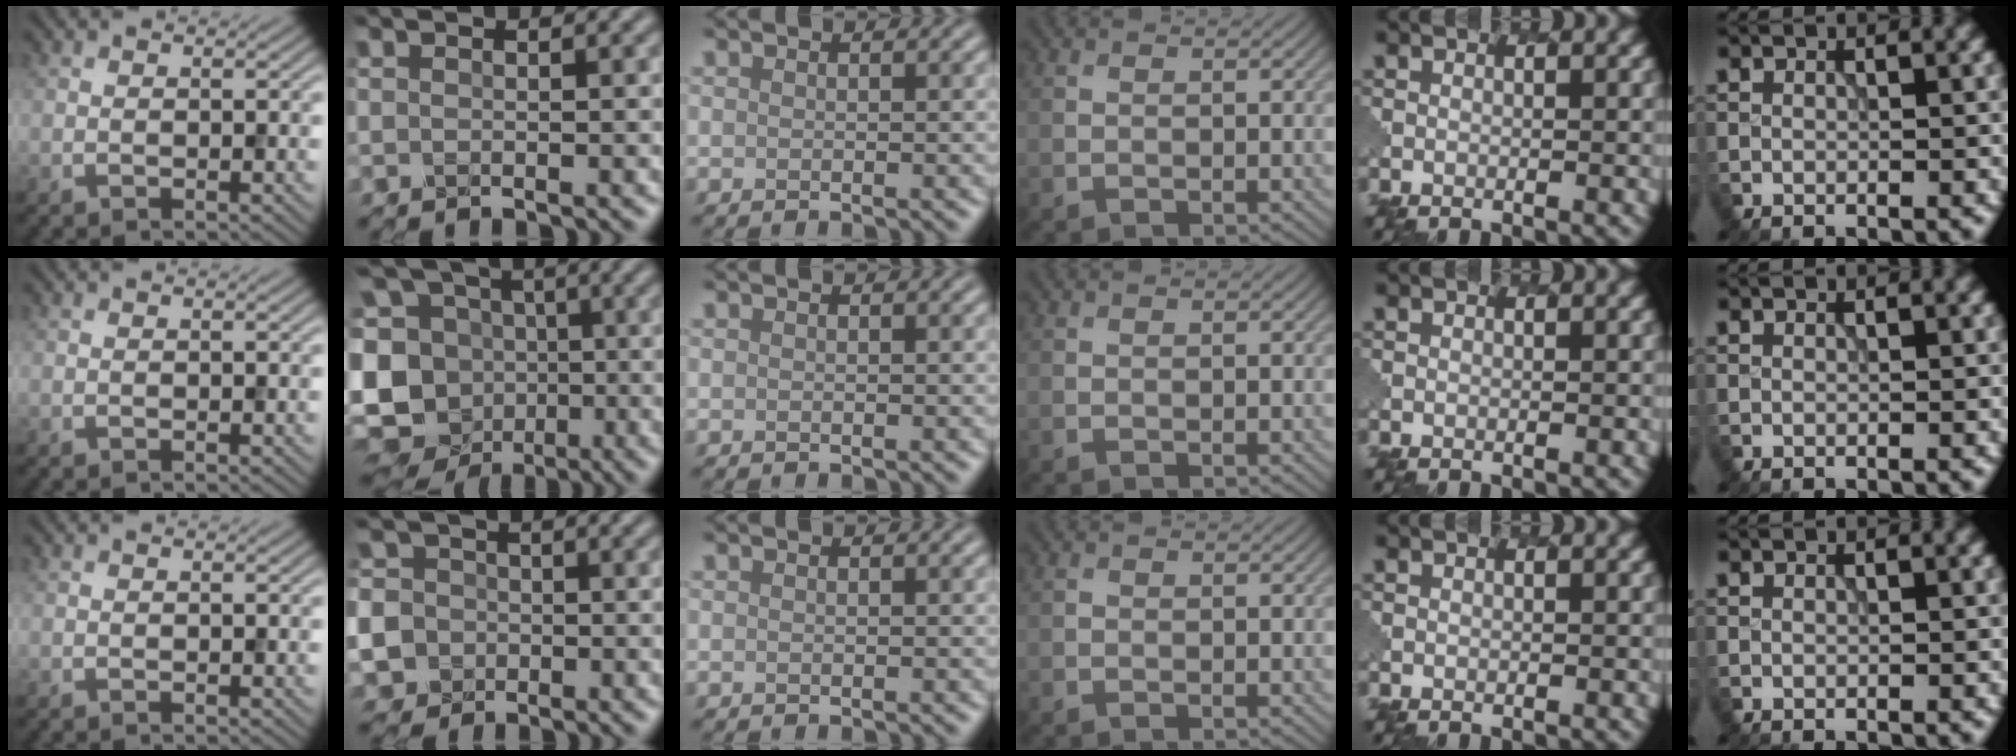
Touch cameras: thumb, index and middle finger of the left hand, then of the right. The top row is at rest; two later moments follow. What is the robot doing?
{"motion": "extract", "object": "pen bag"}